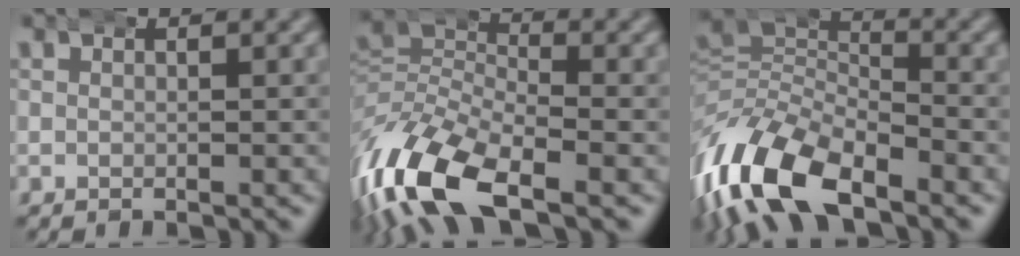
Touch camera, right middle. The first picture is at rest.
{"total": 9.6, "force": [-3.9, 6.2, 6.3], "torque": [-0.152, -0.037, -0.057]}
{"total": 10.6, "force": [-4.1, 7.1, 6.6], "torque": [-0.155, -0.037, -0.062]}